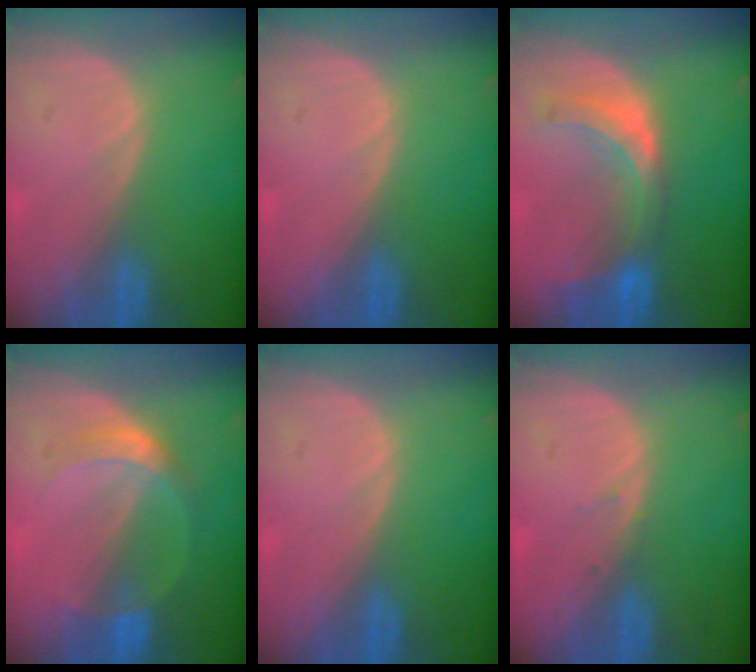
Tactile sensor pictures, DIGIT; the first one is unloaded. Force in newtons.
{"total": 0.0}
{"total": 7.5, "press": 6.8, "slide": 3.2}
{"total": 5.2, "press": 4.8, "slide": 1.9}
{"total": 0.0}
{"total": 0.7, "press": 0.4, "slide": 0.5}